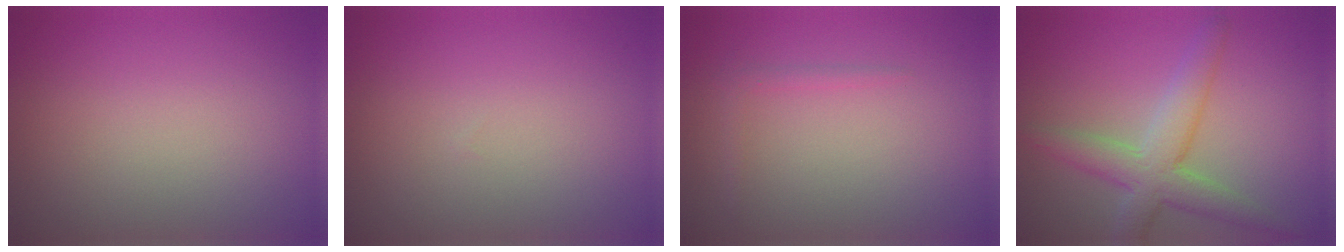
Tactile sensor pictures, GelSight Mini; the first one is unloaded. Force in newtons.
{"total": 0.0}
{"total": 1.1, "press": 1.1, "slide": 0.1}
{"total": 4.9, "press": 4.9, "slide": 0.3}